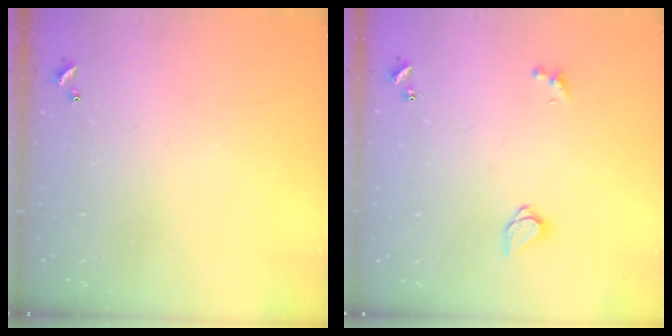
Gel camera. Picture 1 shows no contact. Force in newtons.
{"total": 1.5, "press": 1.5, "slide": 0.3}